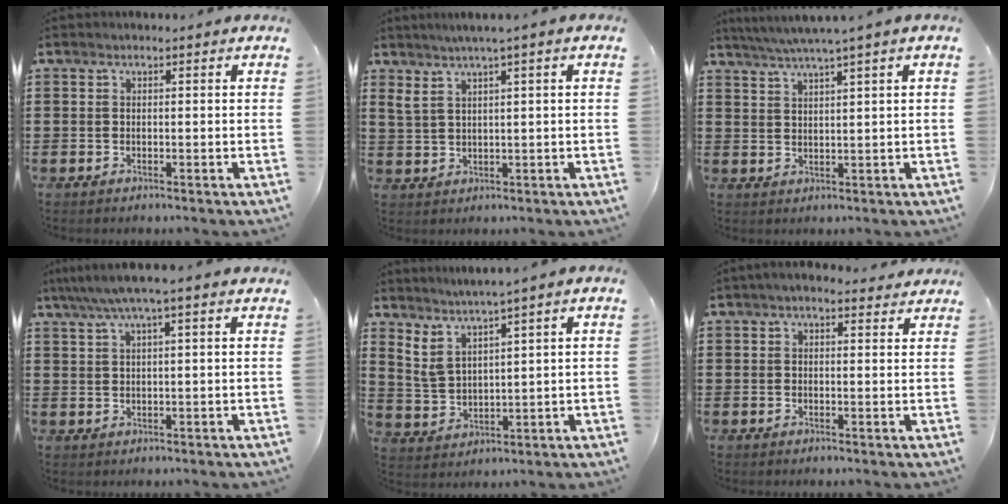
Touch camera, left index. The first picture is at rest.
{"total": 2.6, "force": [1.3, 0.0, 2.3], "torque": [-0.047, 0.000, 0.019]}
{"total": 3.2, "force": [2.4, -0.6, 2.0], "torque": [-0.043, -0.010, 0.041]}
{"total": 3.4, "force": [1.8, 0.0, 2.9], "torque": [-0.060, 0.003, 0.030]}
{"total": 3.7, "force": [2.6, 0.6, 2.5], "torque": [-0.067, -0.014, 0.043]}
{"total": 2.0, "force": [1.5, 0.9, 1.0], "torque": [-0.024, 0.007, 0.026]}